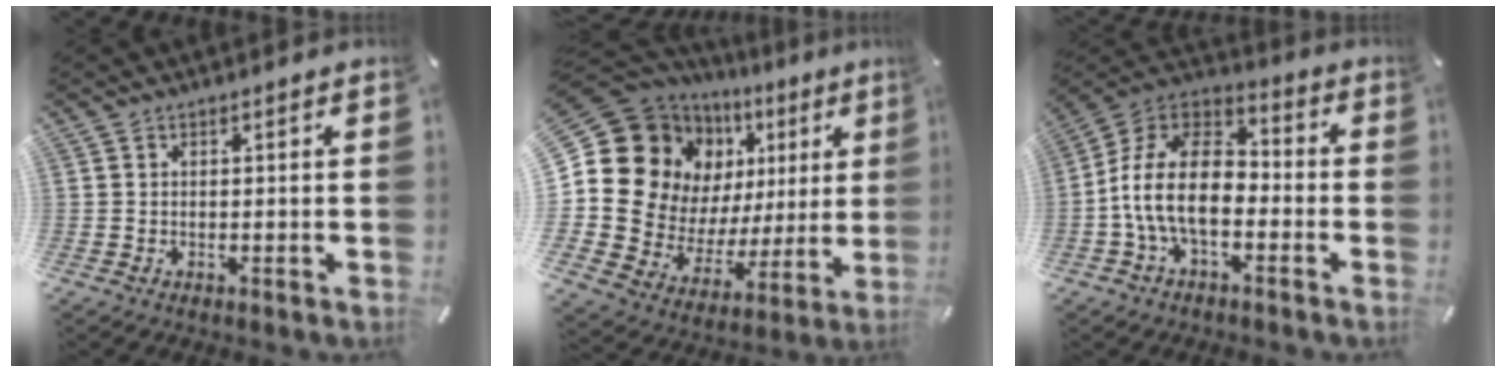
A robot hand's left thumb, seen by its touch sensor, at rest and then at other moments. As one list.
[{"total": 18.5, "force": [7.7, 14.7, 8.4], "torque": [-0.153, -0.065, 0.158]}, {"total": 14.9, "force": [-5.2, 8.6, 10.9], "torque": [-0.229, 0.024, -0.096]}]